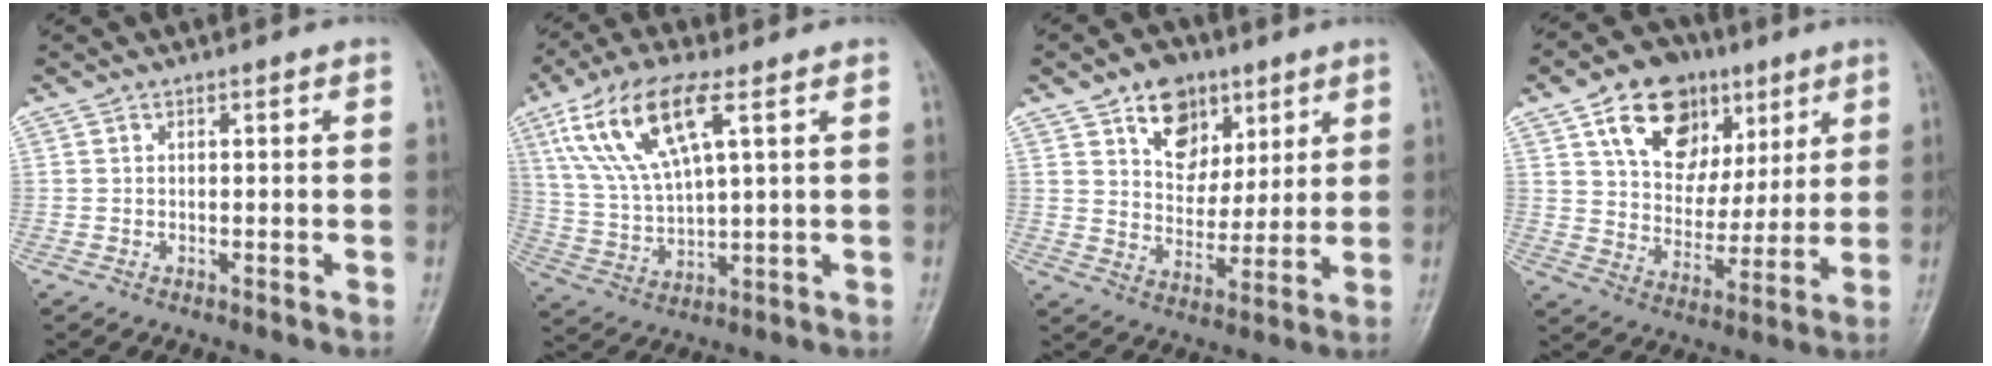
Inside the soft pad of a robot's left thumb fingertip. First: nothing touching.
{"total": 13.9, "force": [6.0, 4.6, 11.7], "torque": [-0.242, -0.007, 0.121]}
{"total": 11.1, "force": [6.1, 7.9, 5.0], "torque": [-0.043, -0.028, 0.102]}
{"total": 16.9, "force": [8.1, 11.8, 8.9], "torque": [-0.099, -0.019, 0.139]}